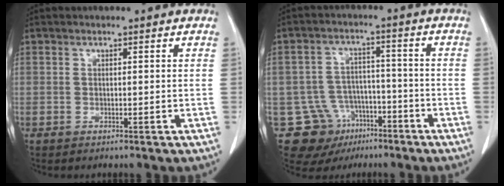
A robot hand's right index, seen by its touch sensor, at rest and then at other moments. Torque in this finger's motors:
{"motor_torque": [-0.23, 0.02, -0.52, -0.21]}